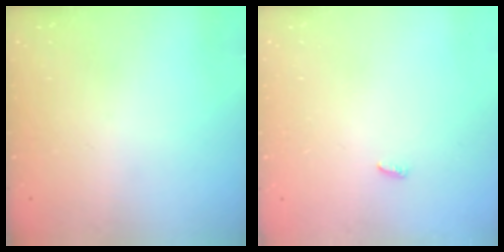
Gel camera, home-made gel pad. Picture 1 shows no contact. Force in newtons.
{"total": 2.4, "press": 2.4, "slide": 0.2}